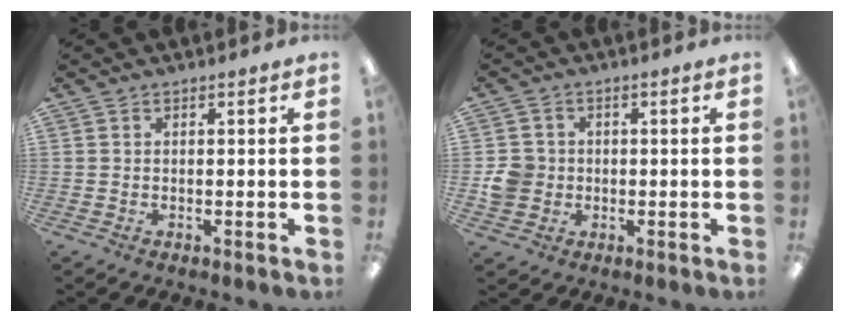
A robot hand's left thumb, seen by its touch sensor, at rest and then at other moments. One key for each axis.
{"total": 5.7, "fx": -0.4, "fy": 5.4, "fz": 1.8, "tx": -0.037, "ty": 0.012, "tz": -0.004}